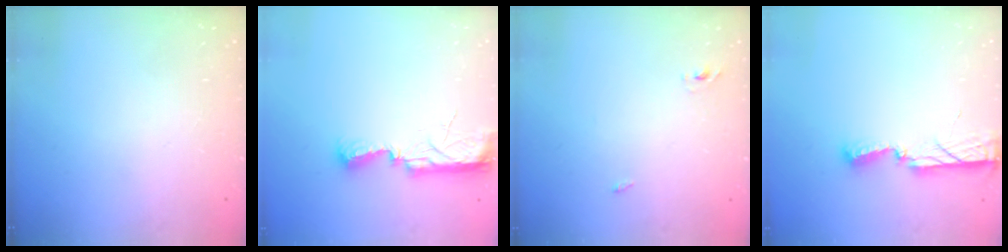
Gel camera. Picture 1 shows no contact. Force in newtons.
{"total": 10.6, "press": 9.2, "slide": 5.3}
{"total": 2.3, "press": 2.1, "slide": 1.0}
{"total": 8.1, "press": 8.0, "slide": 0.5}